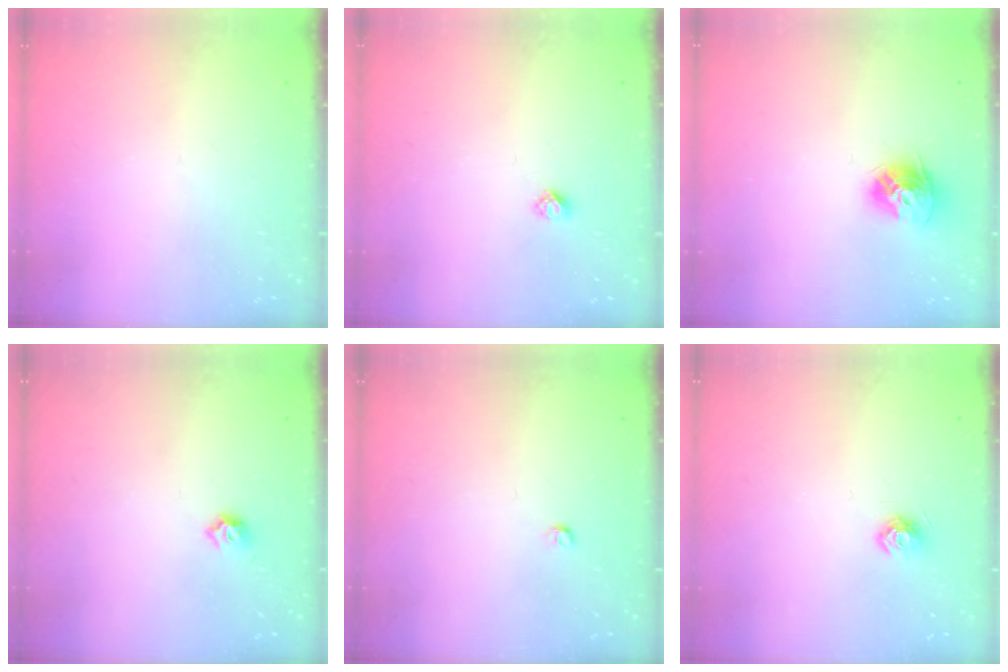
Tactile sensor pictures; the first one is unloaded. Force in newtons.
{"total": 2.7, "press": 2.6, "slide": 0.3}
{"total": 10.6, "press": 10.6, "slide": 1.0}
{"total": 3.8, "press": 3.8, "slide": 0.8}
{"total": 3.1, "press": 3.1, "slide": 0.5}
{"total": 7.6, "press": 7.5, "slide": 1.1}